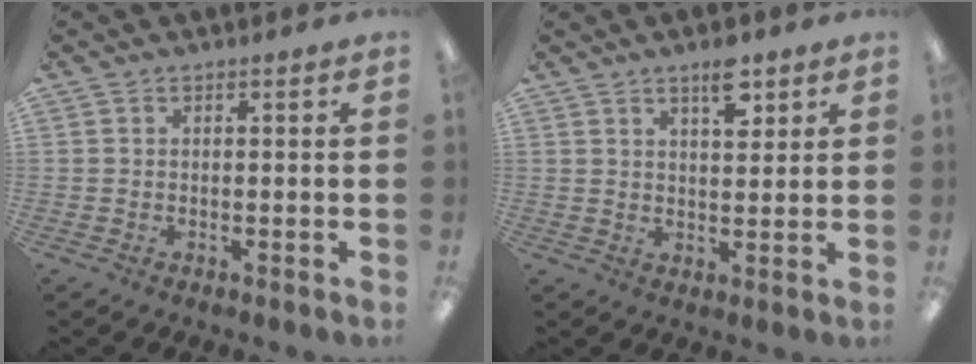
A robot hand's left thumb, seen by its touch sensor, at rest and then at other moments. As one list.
[{"total": 6.5, "force": [4.2, 2.6, 4.2], "torque": [-0.053, -0.021, 0.067]}]